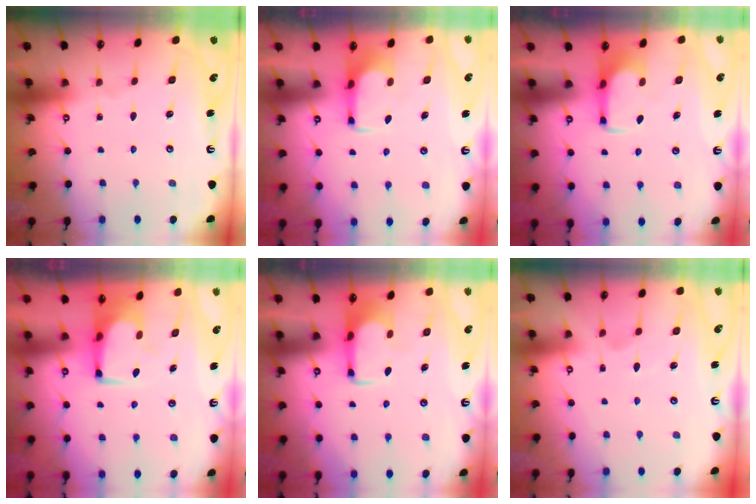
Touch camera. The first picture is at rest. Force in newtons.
{"total": 2.1, "press": 2.1, "slide": 0.5}
{"total": 2.0, "press": 1.9, "slide": 0.4}
{"total": 1.6, "press": 1.5, "slide": 0.2}
{"total": 1.9, "press": 1.8, "slide": 0.4}
{"total": 5.1, "press": 5.0, "slide": 1.2}